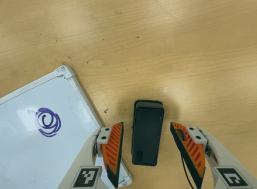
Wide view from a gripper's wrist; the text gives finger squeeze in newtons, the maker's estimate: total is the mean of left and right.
{"total": 0.0}